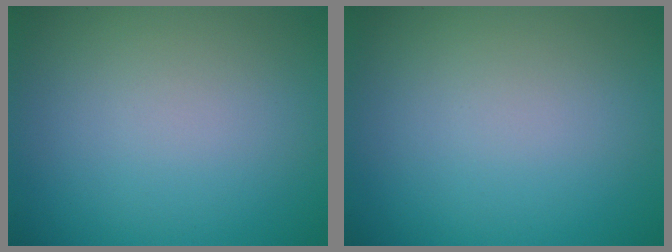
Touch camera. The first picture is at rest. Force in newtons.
{"total": 0.0}